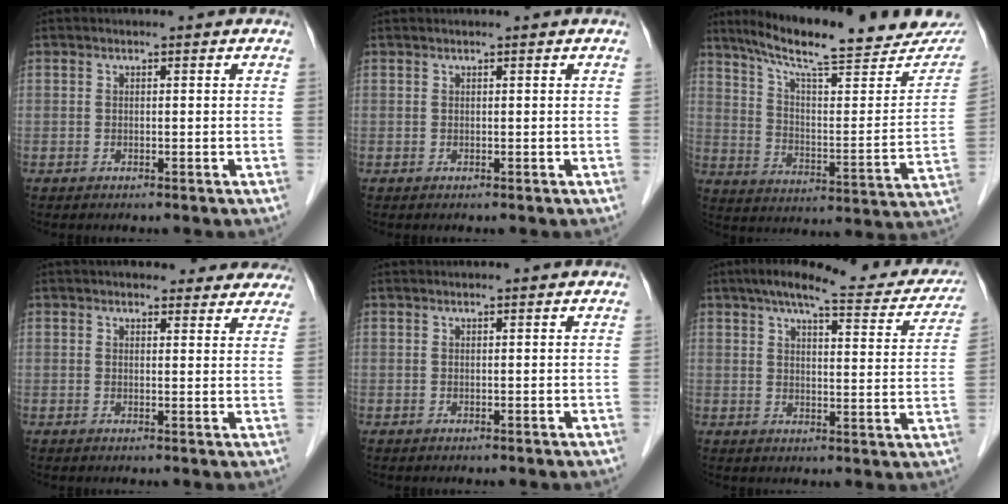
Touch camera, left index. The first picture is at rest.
{"total": 0.0}
{"total": 23.9, "force": [20.5, 3.4, 11.8], "torque": [-0.179, -0.037, 0.282]}
{"total": 13.8, "force": [12.6, 3.8, 4.4], "torque": [-0.020, 0.017, 0.139]}
{"total": 1.2, "force": [1.1, 0.0, 0.2], "torque": [-0.005, 0.023, 0.021]}
{"total": 17.7, "force": [15.0, 3.6, 8.8], "torque": [-0.113, 0.009, 0.180]}